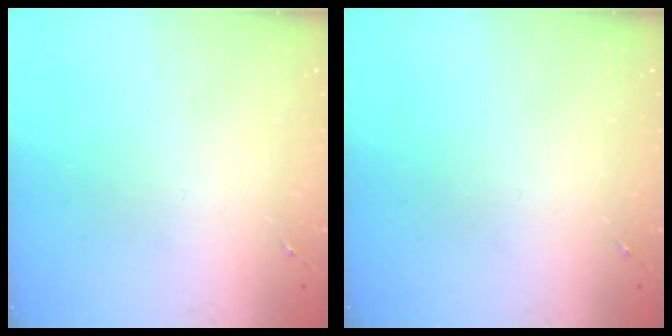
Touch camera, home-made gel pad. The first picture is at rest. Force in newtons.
{"total": 0.0}